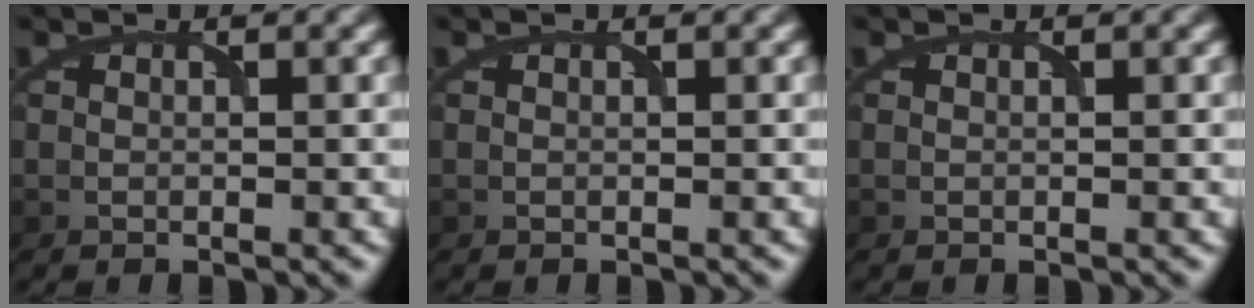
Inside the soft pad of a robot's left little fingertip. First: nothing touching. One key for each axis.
{"total": 0.0}
{"total": 0.0}